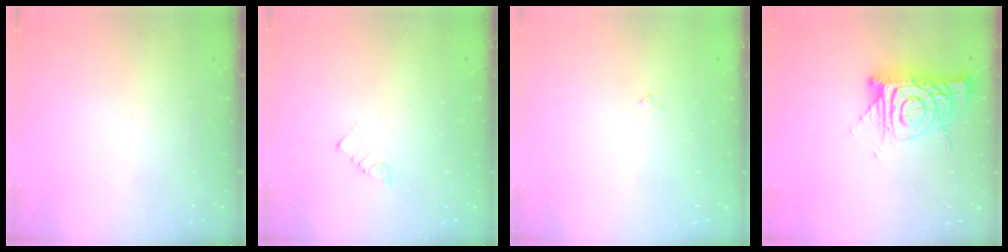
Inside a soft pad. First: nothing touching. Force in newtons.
{"total": 3.0, "press": 3.0, "slide": 0.2}
{"total": 2.2, "press": 2.2, "slide": 0.3}
{"total": 12.7, "press": 12.7, "slide": 1.2}